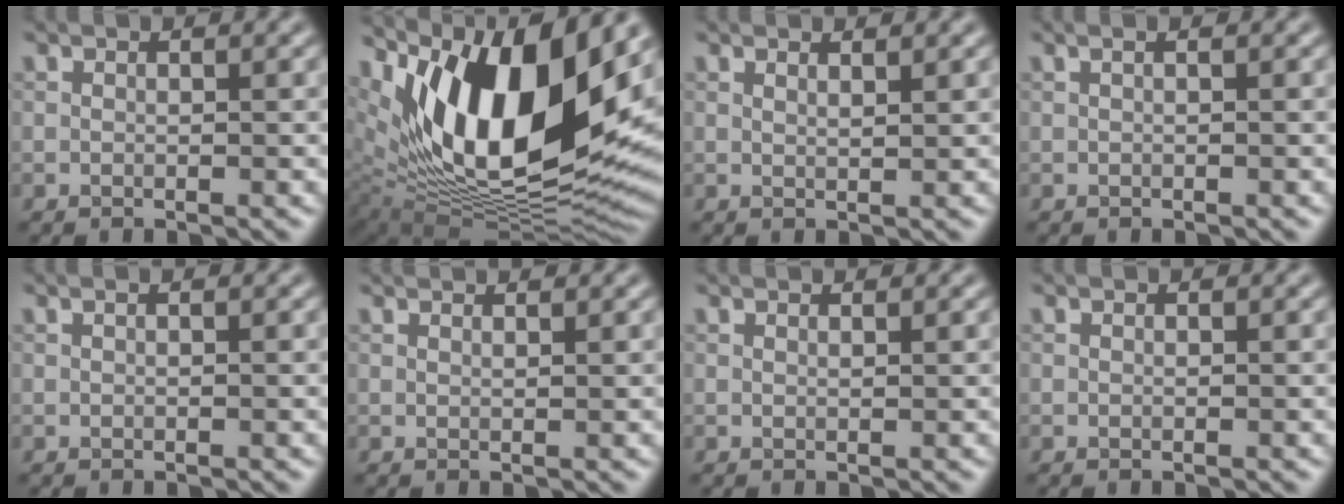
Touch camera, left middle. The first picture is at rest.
{"total": 15.5, "force": [5.9, 6.8, 12.7], "torque": [-0.195, -0.009, 0.097]}
{"total": 0.9, "force": [0.8, 0.1, 0.5], "torque": [-0.006, 0.000, 0.010]}
{"total": 0.6, "force": [0.2, 0.1, 0.6], "torque": [-0.013, 0.002, -0.001]}
{"total": 0.0}
{"total": 1.7, "force": [1.5, 0.4, 0.8], "torque": [-0.006, -0.003, 0.006]}
{"total": 0.7, "force": [0.6, 0.0, 0.3], "torque": [-0.007, -0.003, 0.005]}
{"total": 0.0}